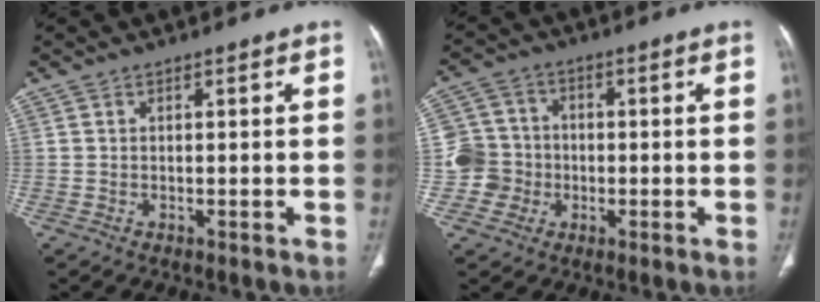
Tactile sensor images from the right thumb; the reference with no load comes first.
{"total": 7.5, "force": [-1.5, 7.2, 1.0], "torque": [0.013, 0.019, -0.033]}